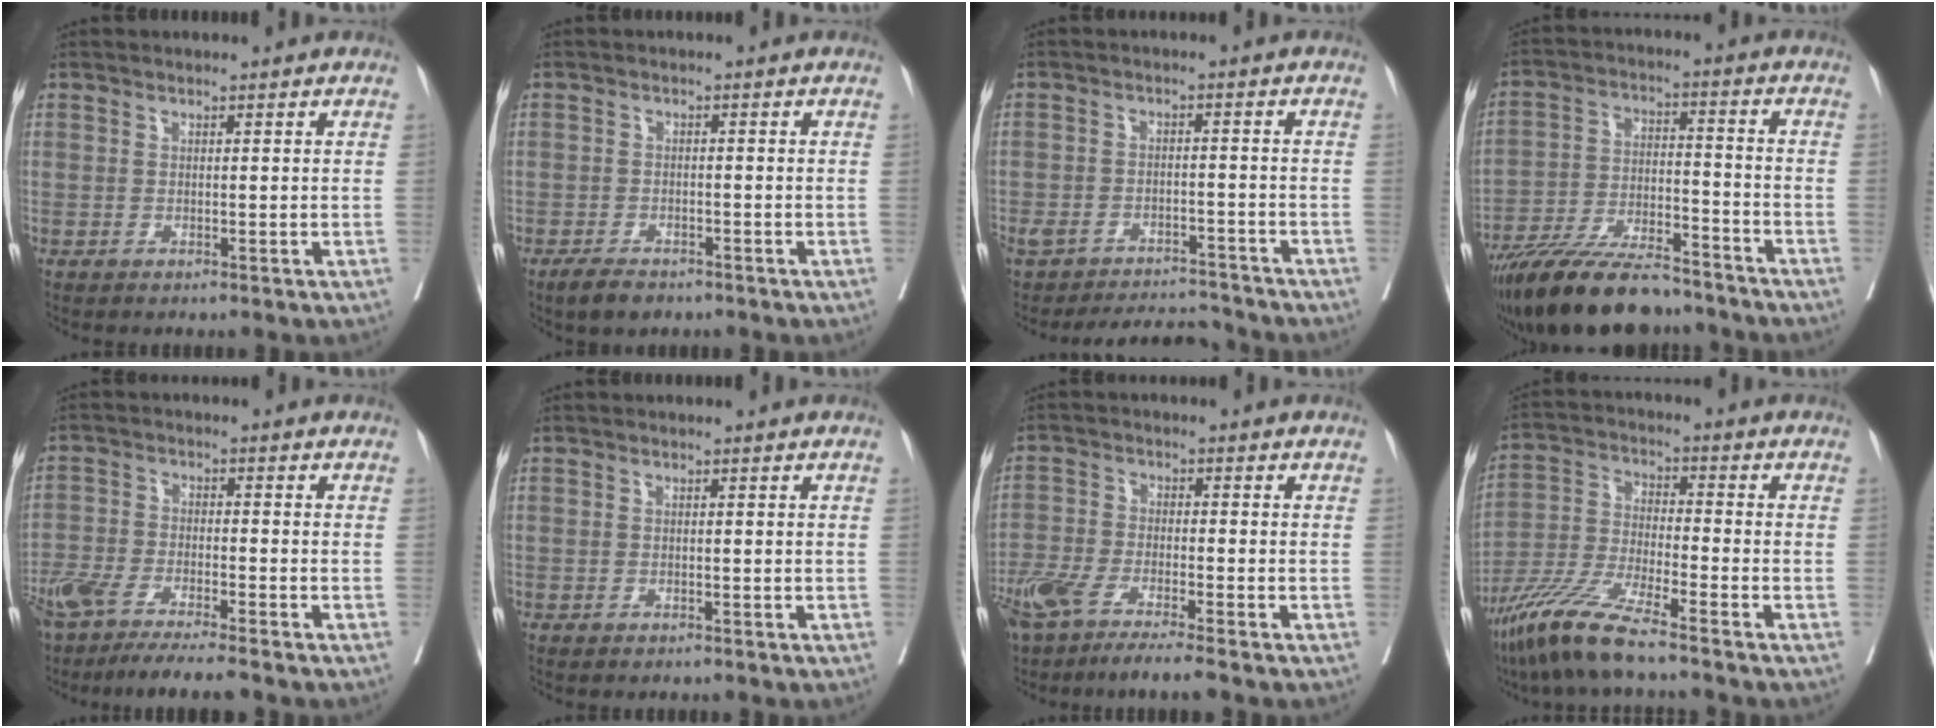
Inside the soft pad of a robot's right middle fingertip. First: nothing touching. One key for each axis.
{"total": 2.2, "fx": -1.6, "fy": 1.3, "fz": 0.8, "tx": -0.023, "ty": -0.002, "tz": -0.022}
{"total": 9.4, "fx": -9.0, "fy": 2.2, "fz": 1.5, "tx": -0.030, "ty": 0.014, "tz": -0.132}
{"total": 17.6, "fx": -15.2, "fy": 3.5, "fz": 8.1, "tx": -0.159, "ty": -0.013, "tz": -0.259}
{"total": 12.2, "fx": -10.0, "fy": 1.2, "fz": 6.9, "tx": -0.117, "ty": -0.025, "tz": -0.167}
{"total": 0.8, "fx": -0.6, "fy": 0.3, "fz": 0.3, "tx": -0.013, "ty": -0.002, "tz": -0.007}
{"total": 10.0, "fx": -7.6, "fy": 0.6, "fz": 6.5, "tx": -0.115, "ty": -0.021, "tz": -0.133}
{"total": 10.3, "fx": -7.8, "fy": 0.1, "fz": 6.8, "tx": -0.146, "ty": -0.031, "tz": -0.156}